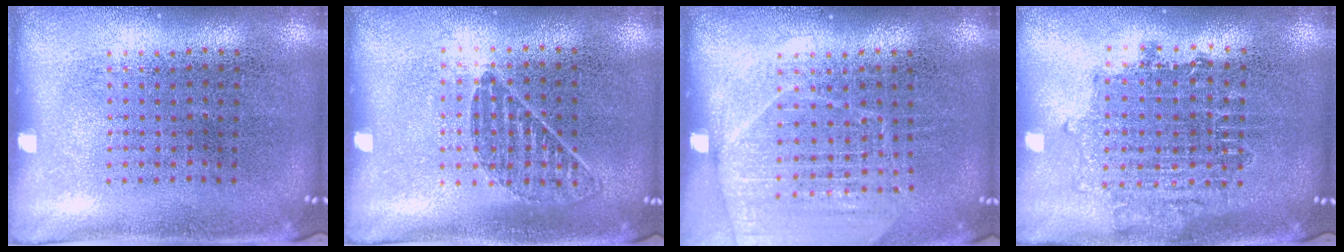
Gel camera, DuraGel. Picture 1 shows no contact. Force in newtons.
{"total": 0.8, "press": 0.8, "slide": 0.2}
{"total": 1.6, "press": 1.6, "slide": 0.1}
{"total": 1.6, "press": 1.3, "slide": 0.8}